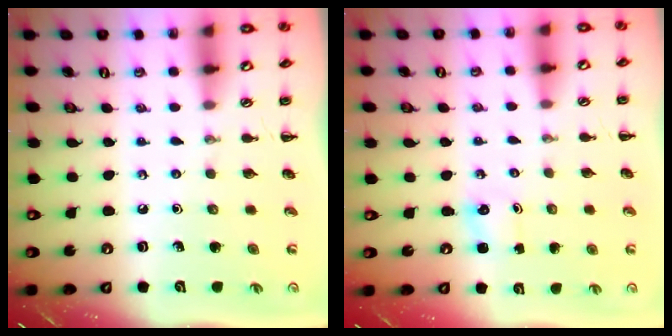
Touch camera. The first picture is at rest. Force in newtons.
{"total": 0.9, "press": 0.8, "slide": 0.2}